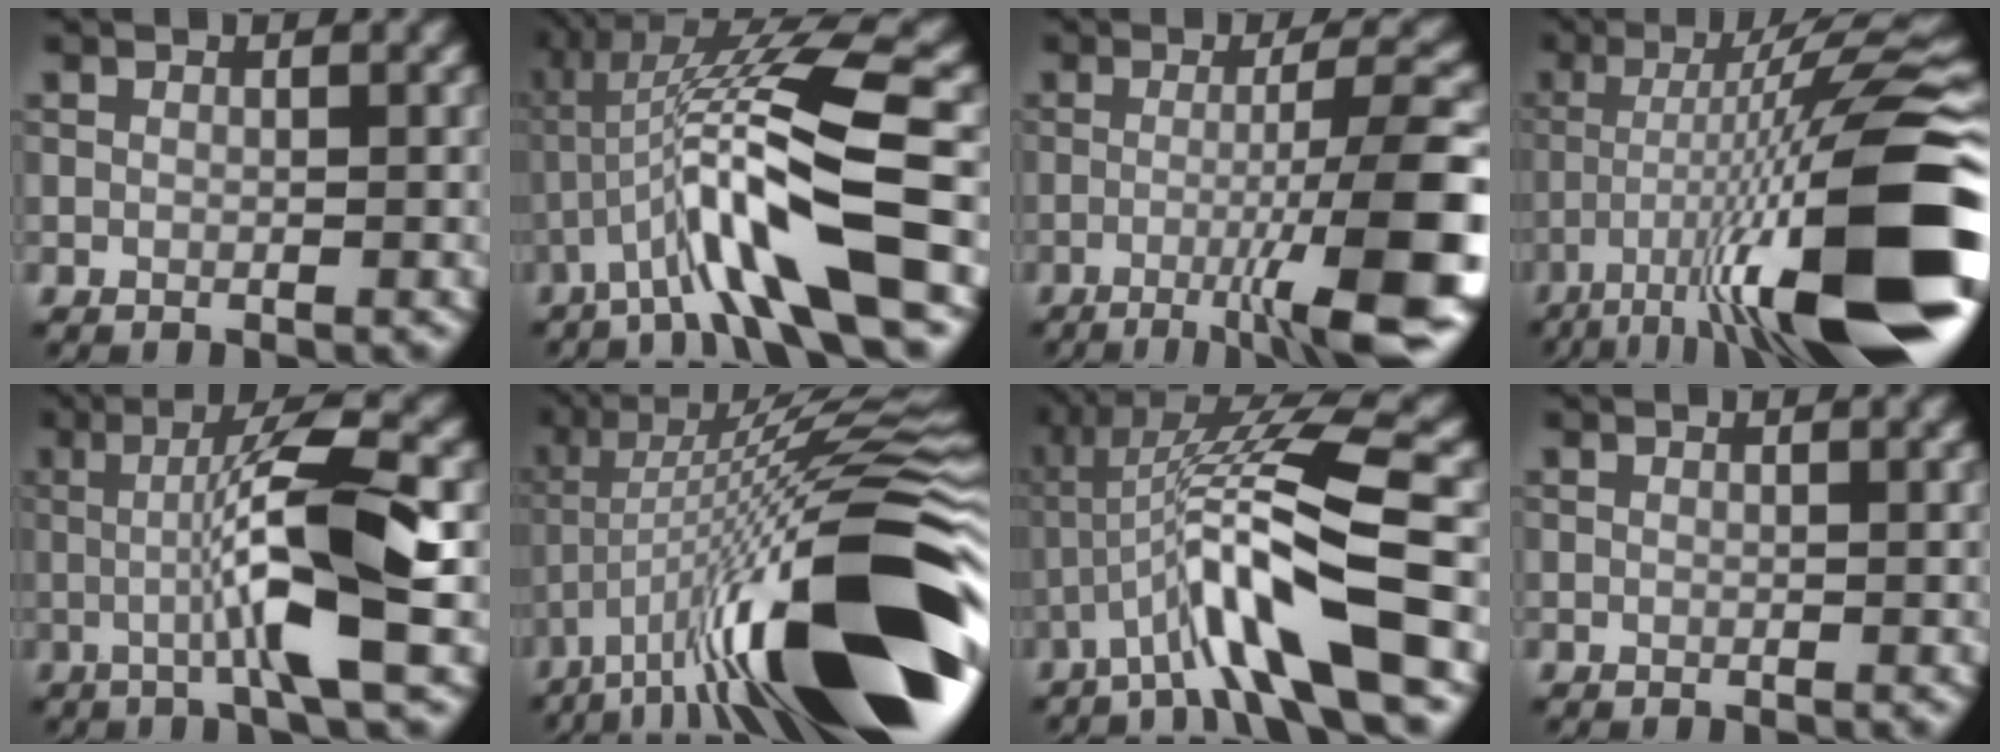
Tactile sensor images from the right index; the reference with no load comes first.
{"total": 10.3, "force": [-3.3, 1.5, 9.7], "torque": [-0.171, 0.017, -0.061]}
{"total": 11.1, "force": [-3.6, 1.6, 10.4], "torque": [-0.135, 0.008, -0.058]}
{"total": 16.6, "force": [-6.2, 2.9, 15.1], "torque": [-0.245, 0.017, -0.098]}
{"total": 8.6, "force": [-0.5, 1.3, 8.5], "torque": [-0.130, 0.002, -0.012]}
{"total": 19.8, "force": [-6.8, 5.6, 17.7], "torque": [-0.284, 0.028, -0.130]}
{"total": 9.5, "force": [-3.6, 1.1, 8.7], "torque": [-0.158, 0.019, -0.069]}
{"total": 0.0}